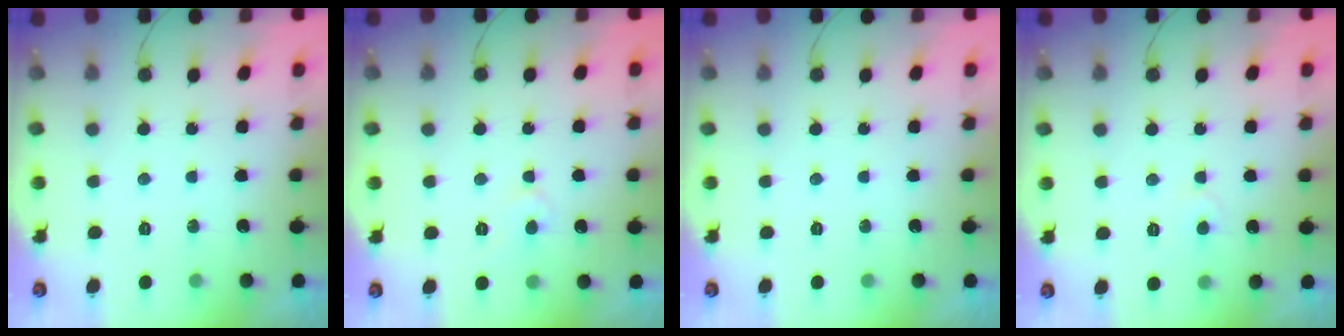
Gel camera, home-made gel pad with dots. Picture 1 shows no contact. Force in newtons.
{"total": 4.3, "press": 4.3, "slide": 0.4}
{"total": 0.0}
{"total": 3.2, "press": 3.2, "slide": 0.2}